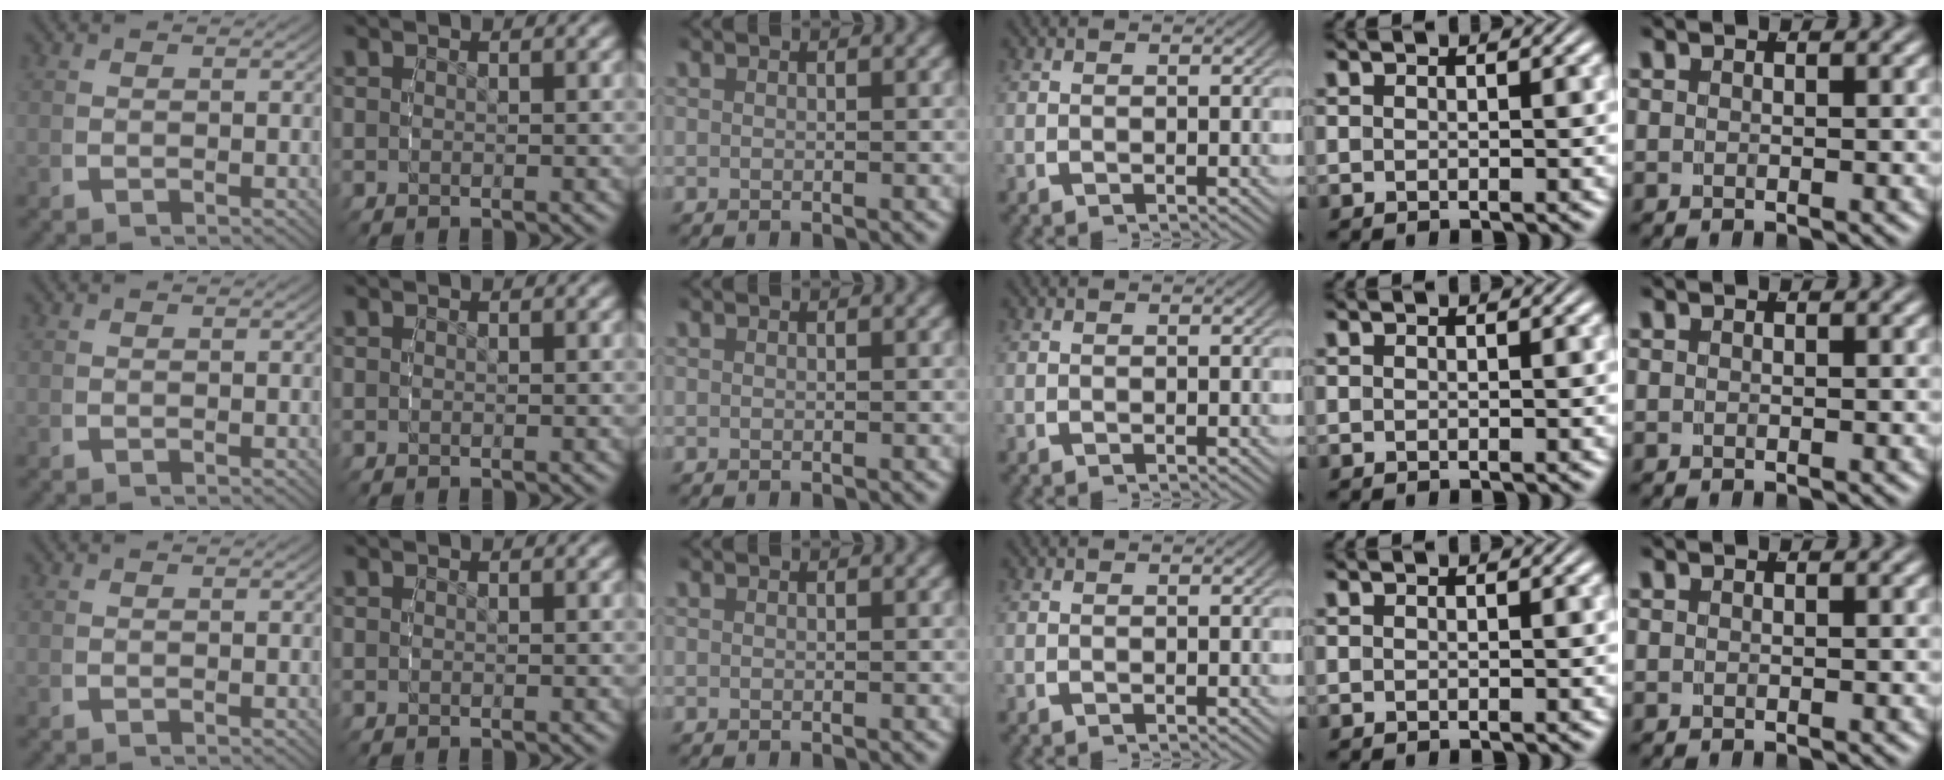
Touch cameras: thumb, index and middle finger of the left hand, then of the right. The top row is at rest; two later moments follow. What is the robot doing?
{"motion": "reach", "object": "pen bag"}